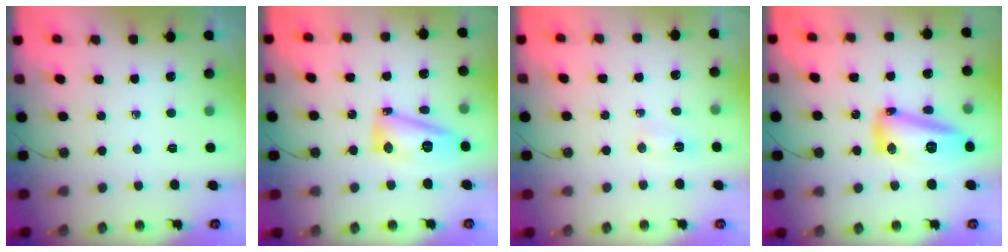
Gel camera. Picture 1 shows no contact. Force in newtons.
{"total": 14.0, "press": 14.0, "slide": 1.2}
{"total": 3.6, "press": 3.6, "slide": 0.4}
{"total": 22.0, "press": 19.3, "slide": 10.7}